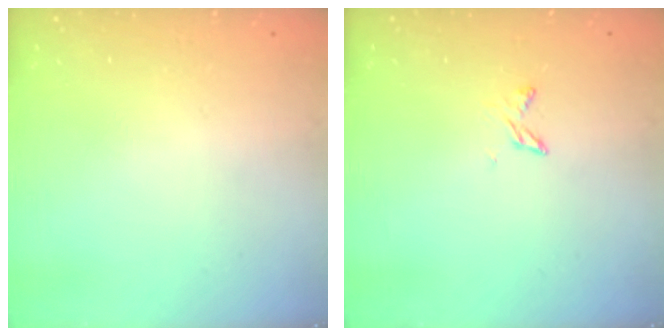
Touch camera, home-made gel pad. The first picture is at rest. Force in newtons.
{"total": 2.5, "press": 2.5, "slide": 0.5}